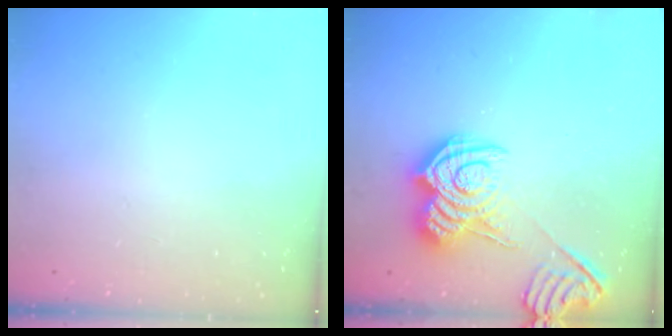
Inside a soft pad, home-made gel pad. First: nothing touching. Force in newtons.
{"total": 12.7, "press": 12.6, "slide": 0.7}